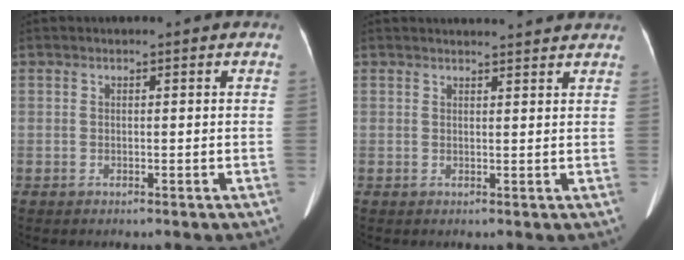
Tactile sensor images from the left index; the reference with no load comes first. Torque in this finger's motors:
{"motor_torque": [-0.37, -0.30, -0.47, -0.07]}